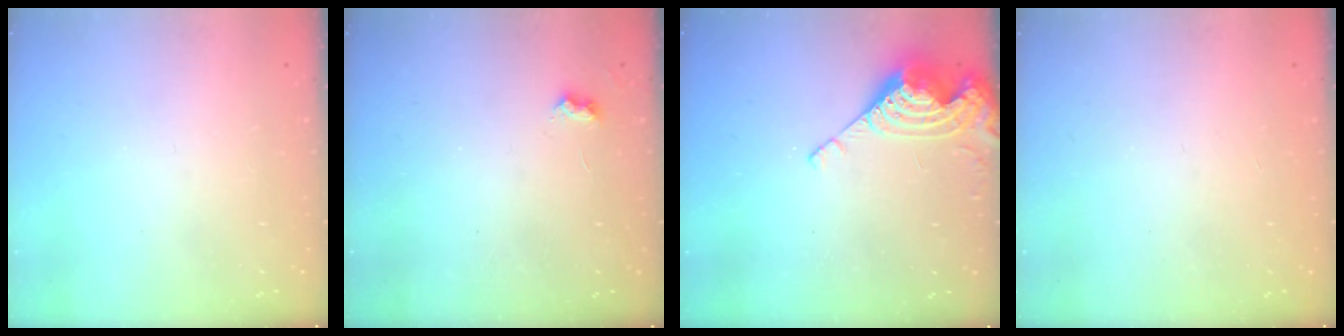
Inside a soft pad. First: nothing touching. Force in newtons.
{"total": 3.8, "press": 3.7, "slide": 0.6}
{"total": 8.5, "press": 8.4, "slide": 0.8}
{"total": 1.1, "press": 1.0, "slide": 0.4}